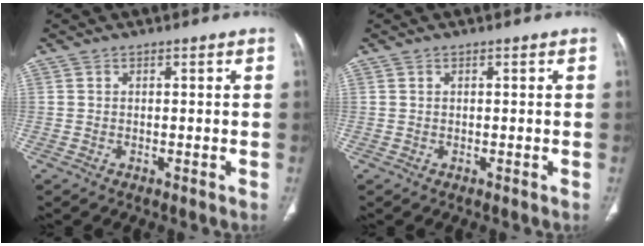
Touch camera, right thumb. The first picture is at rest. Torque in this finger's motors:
{"motor_torque": [-0.10, 0.10, -0.05, -0.04, 0.00]}